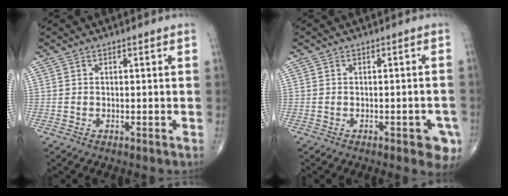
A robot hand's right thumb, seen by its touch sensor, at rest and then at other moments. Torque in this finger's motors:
{"motor_torque": [1.17, 0.88, 0.39, 0.32, 0.16]}